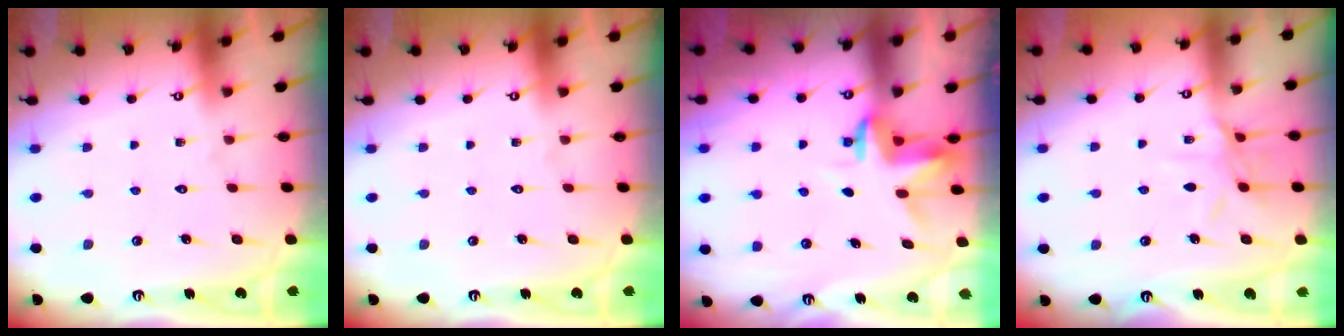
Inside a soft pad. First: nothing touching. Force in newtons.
{"total": 0.0}
{"total": 3.5, "press": 3.5, "slide": 0.2}
{"total": 7.9, "press": 7.9, "slide": 0.6}